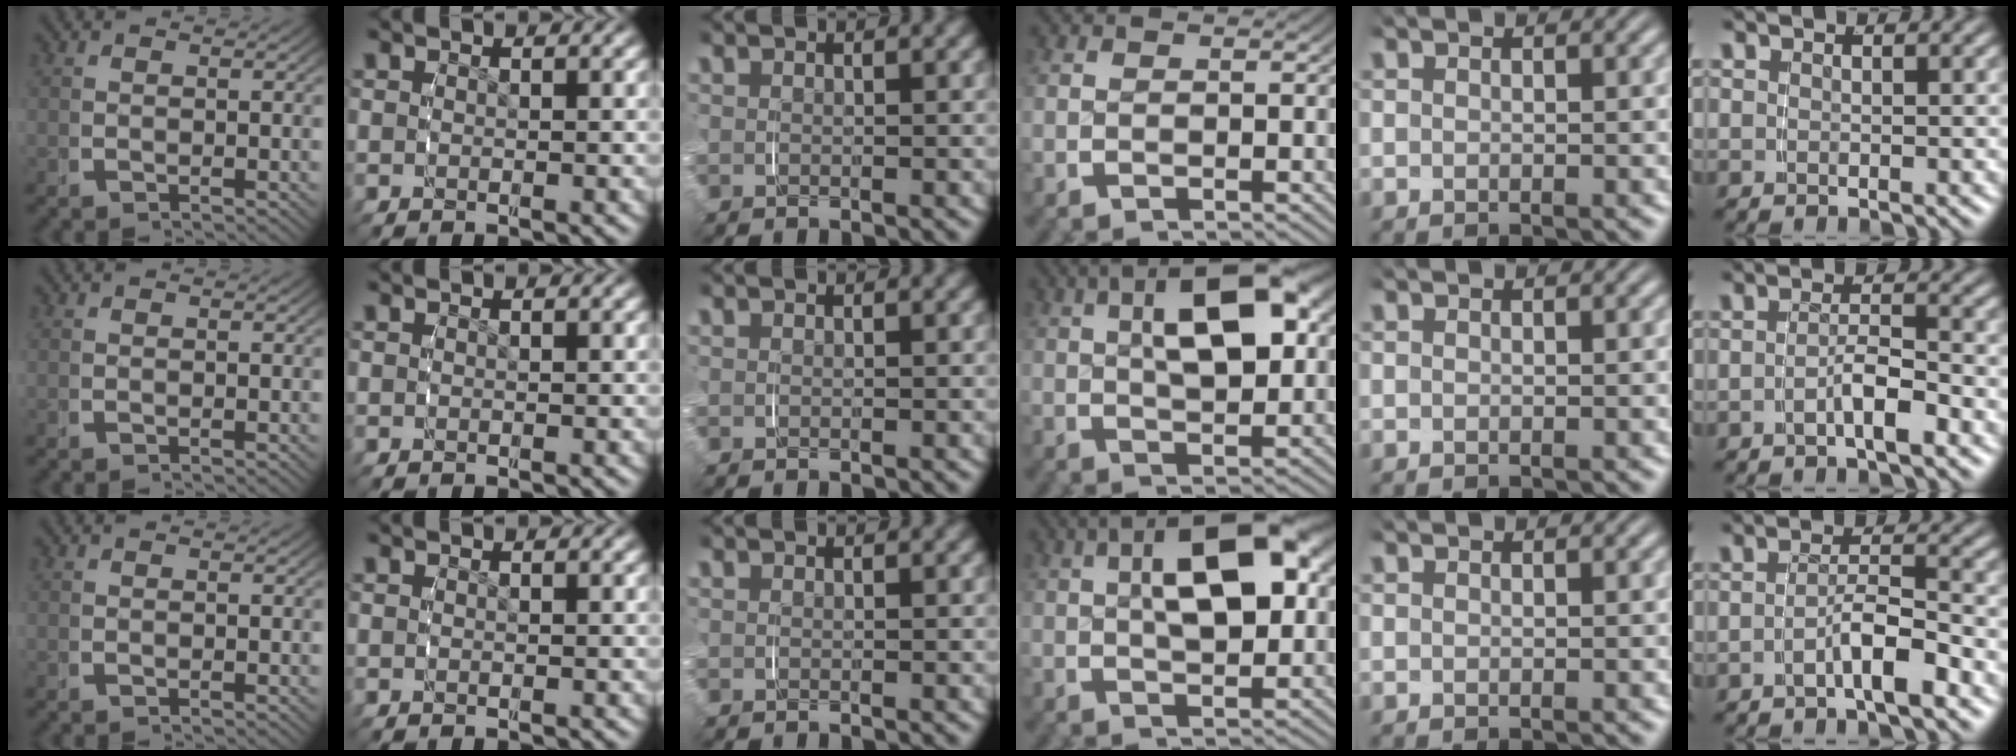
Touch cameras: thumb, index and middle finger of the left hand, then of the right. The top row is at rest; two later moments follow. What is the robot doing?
{"motion": "grasp_and_lifting", "object": "lipstick"}